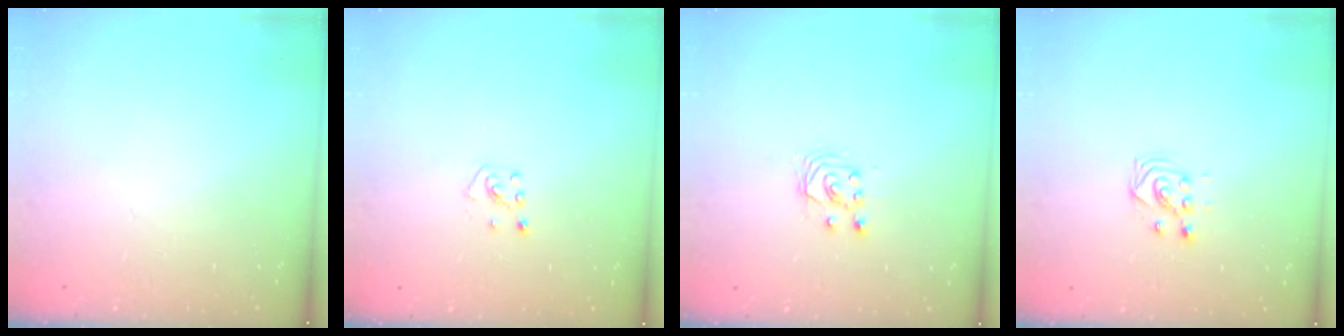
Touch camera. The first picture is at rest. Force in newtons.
{"total": 3.6, "press": 3.6, "slide": 0.4}
{"total": 2.9, "press": 2.9, "slide": 0.2}
{"total": 2.9, "press": 2.9, "slide": 0.4}